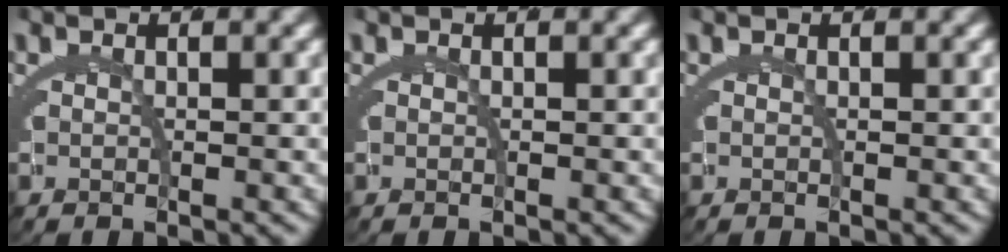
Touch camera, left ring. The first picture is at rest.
{"total": 0.0}
{"total": 0.0}